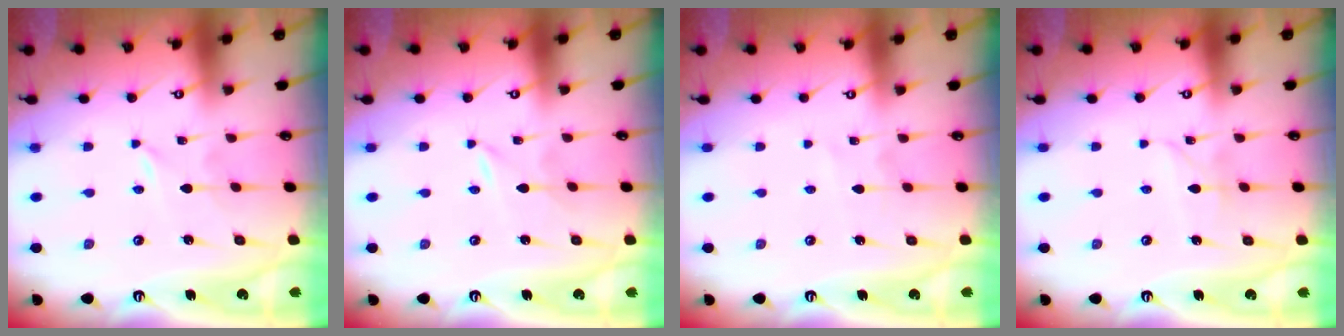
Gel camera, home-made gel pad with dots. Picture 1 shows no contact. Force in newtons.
{"total": 0.0}
{"total": 2.6, "press": 2.6, "slide": 0.3}
{"total": 3.0, "press": 3.0, "slide": 0.3}